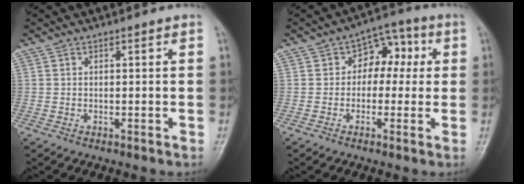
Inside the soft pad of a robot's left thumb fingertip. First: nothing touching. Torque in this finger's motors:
{"motor_torque": [0.14, 0.19, -0.04, 0.02, 0.02]}